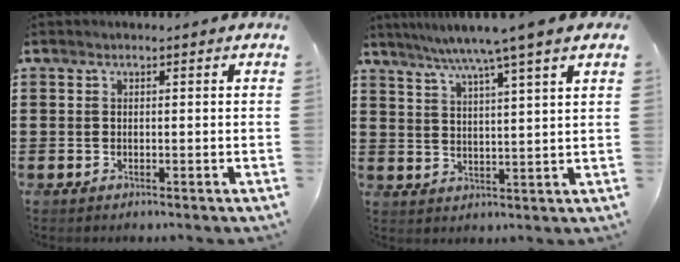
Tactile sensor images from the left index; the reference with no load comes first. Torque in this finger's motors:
{"motor_torque": [2.14, 0.00, 0.48, -0.02]}